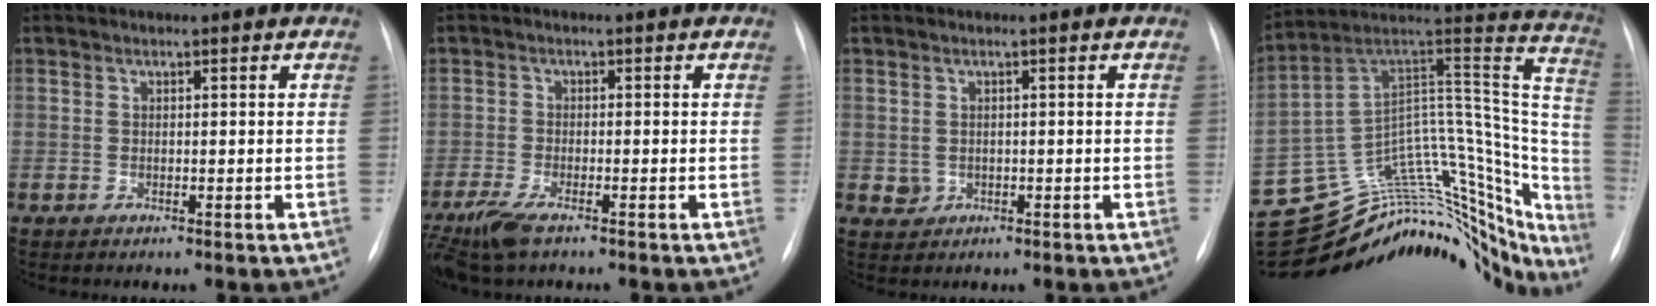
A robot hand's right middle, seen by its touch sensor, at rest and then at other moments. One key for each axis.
{"total": 6.9, "fx": -4.9, "fy": 1.7, "fz": 4.6, "tx": -0.098, "ty": -0.020, "tz": -0.087}
{"total": 1.7, "fx": -0.1, "fy": 1.6, "fz": 0.5, "tx": -0.008, "ty": 0.002, "tz": 0.003}
{"total": 15.6, "fx": -15.0, "fy": 3.8, "fz": 2.0, "tx": -0.011, "ty": 0.084, "tz": -0.230}